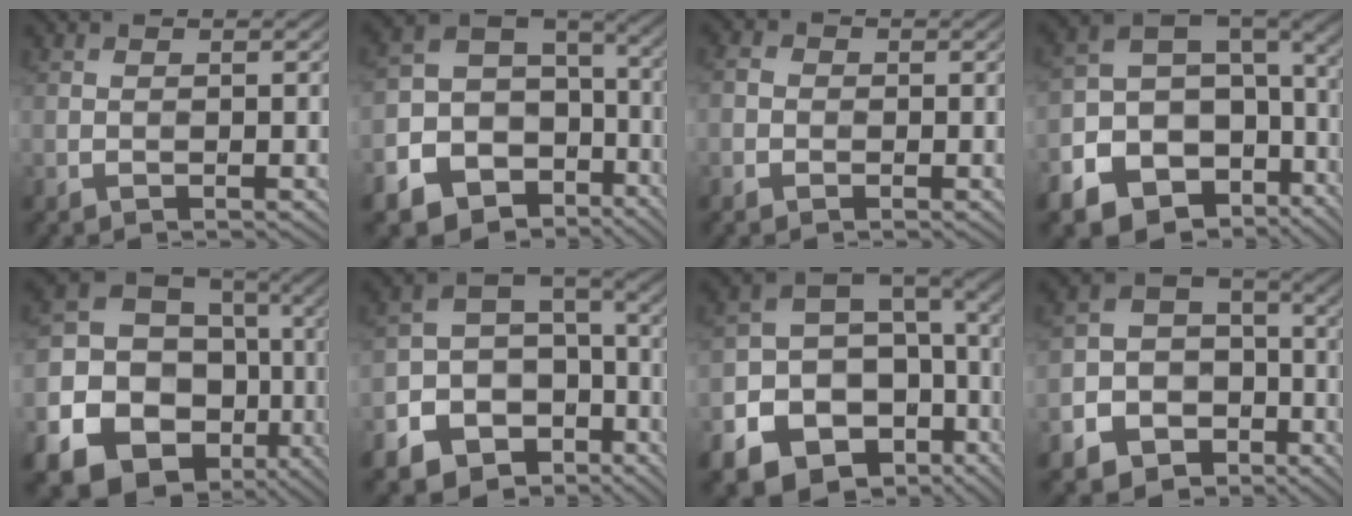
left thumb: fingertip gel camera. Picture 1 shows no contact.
{"total": 15.9, "force": [-7.4, 12.1, 7.2], "torque": [-0.189, -0.040, -0.101]}
{"total": 1.8, "force": [-0.6, 1.6, 0.5], "torque": [-0.007, 0.001, -0.019]}
{"total": 17.8, "force": [-7.6, 12.6, 10.0], "torque": [-0.243, -0.062, -0.085]}
{"total": 23.2, "force": [-9.0, 19.5, 8.8], "torque": [-0.208, -0.057, -0.142]}
{"total": 14.4, "force": [-7.5, 10.1, 7.0], "torque": [-0.174, -0.053, -0.112]}
{"total": 19.5, "force": [-7.9, 14.3, 10.5], "torque": [-0.245, -0.049, -0.077]}
{"total": 12.5, "force": [-6.4, 9.3, 5.2], "torque": [-0.126, -0.033, -0.100]}